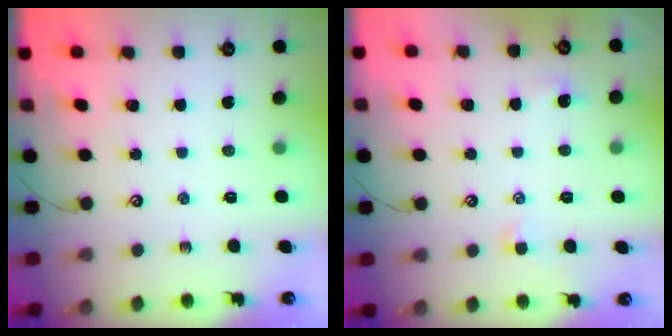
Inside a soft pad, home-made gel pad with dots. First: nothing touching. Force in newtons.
{"total": 0.7, "press": 0.3, "slide": 0.6}